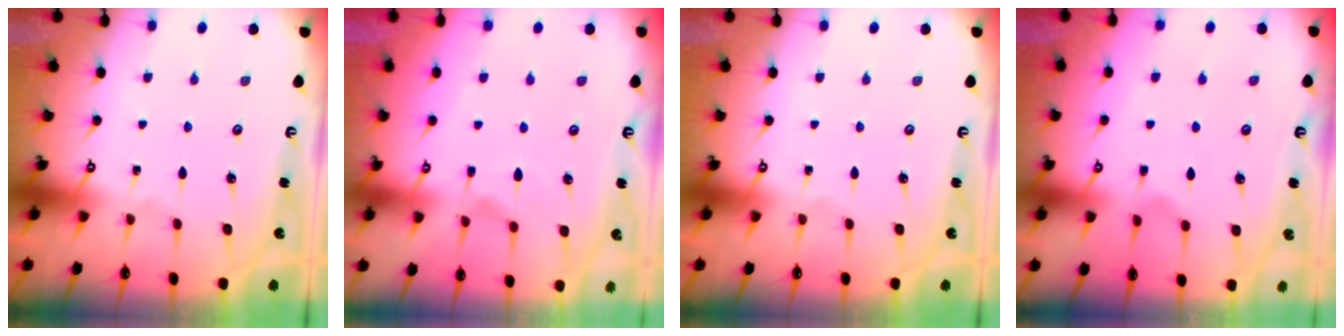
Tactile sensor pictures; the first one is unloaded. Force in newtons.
{"total": 1.5, "press": 0.9, "slide": 1.2}
{"total": 0.0}
{"total": 0.7, "press": 0.0, "slide": 0.7}